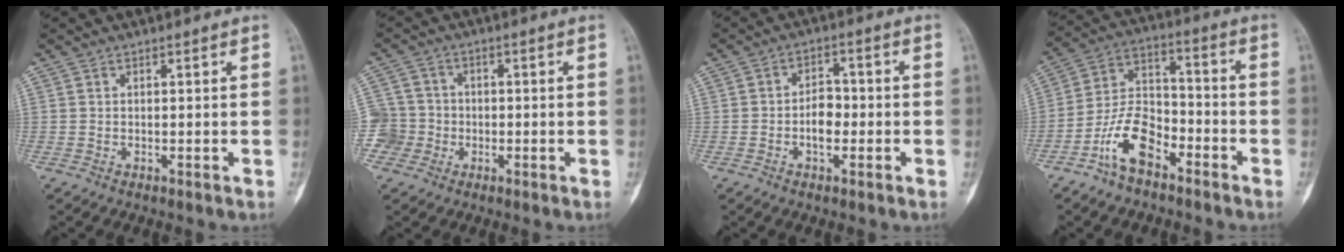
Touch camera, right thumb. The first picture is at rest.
{"total": 6.3, "force": [-1.8, 6.0, 0.6], "torque": [0.006, 0.017, -0.036]}
{"total": 4.9, "force": [-1.3, 3.0, 3.6], "torque": [-0.046, 0.017, -0.027]}
{"total": 11.2, "force": [-6.7, 5.9, 6.8], "torque": [-0.126, 0.059, -0.133]}